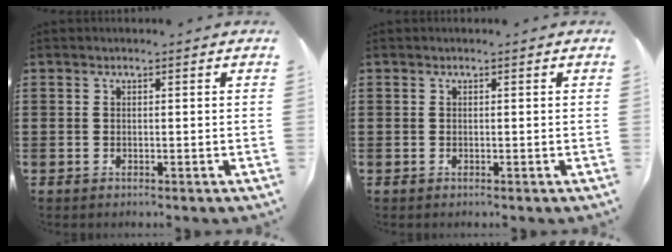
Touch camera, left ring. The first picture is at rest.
{"total": 0.0}